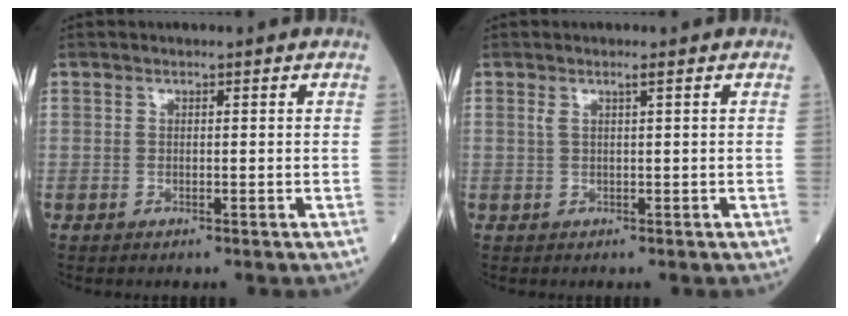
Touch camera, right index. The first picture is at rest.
{"total": 1.2, "force": [0.6, -0.2, 1.0], "torque": [-0.027, 0.004, 0.014]}